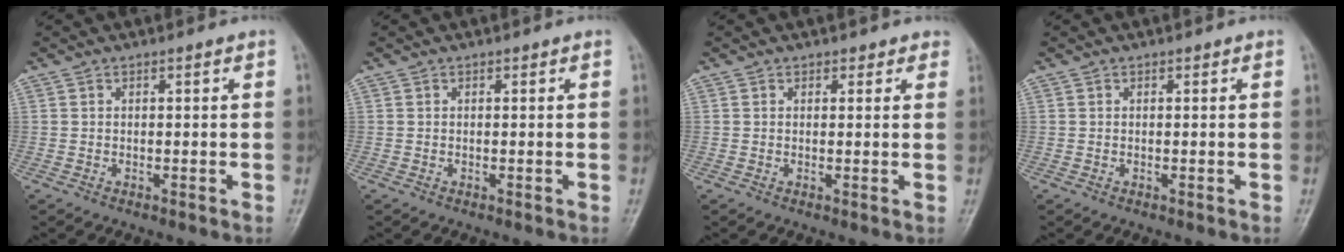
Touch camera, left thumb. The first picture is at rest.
{"total": 0.0}
{"total": 1.8, "force": [1.3, 1.2, 0.1], "torque": [0.025, -0.005, 0.007]}
{"total": 0.0}